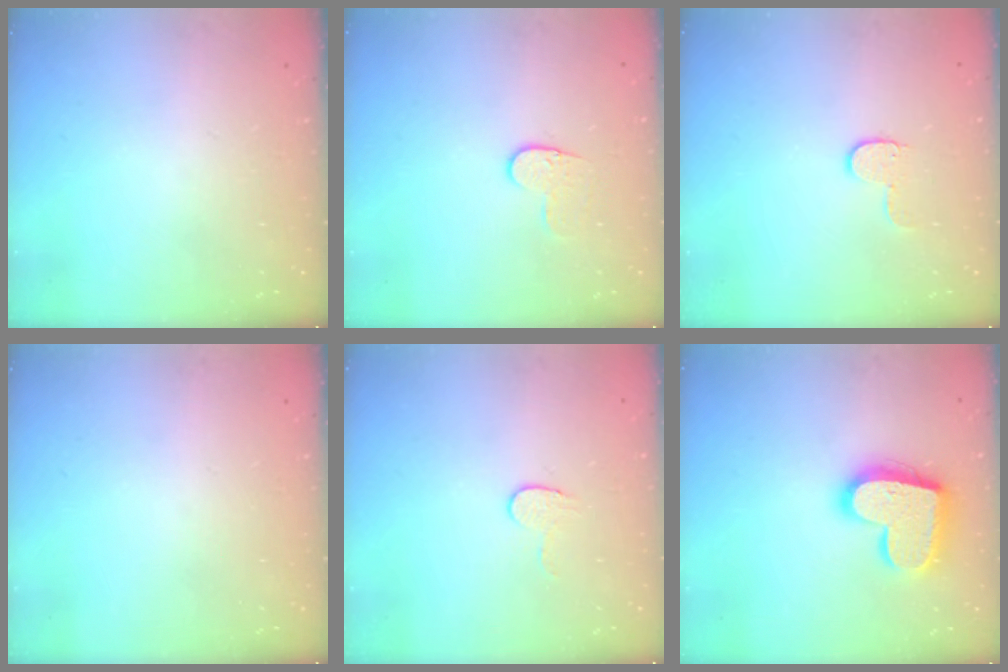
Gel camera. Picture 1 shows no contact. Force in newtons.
{"total": 5.8, "press": 5.7, "slide": 0.4}
{"total": 6.1, "press": 6.1, "slide": 0.4}
{"total": 0.0}
{"total": 6.2, "press": 6.2, "slide": 0.5}
{"total": 18.0, "press": 18.0, "slide": 1.1}